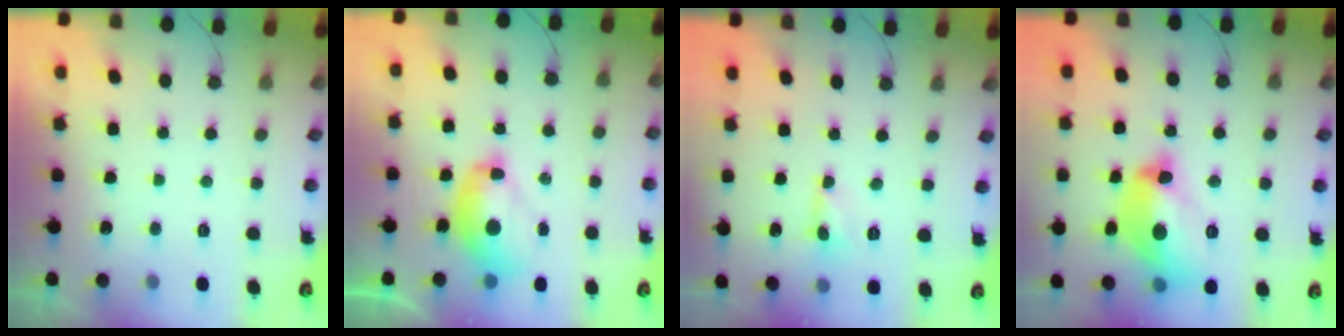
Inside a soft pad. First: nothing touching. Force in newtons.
{"total": 10.3, "press": 10.3, "slide": 0.4}
{"total": 0.0}
{"total": 16.1, "press": 16.1, "slide": 1.8}